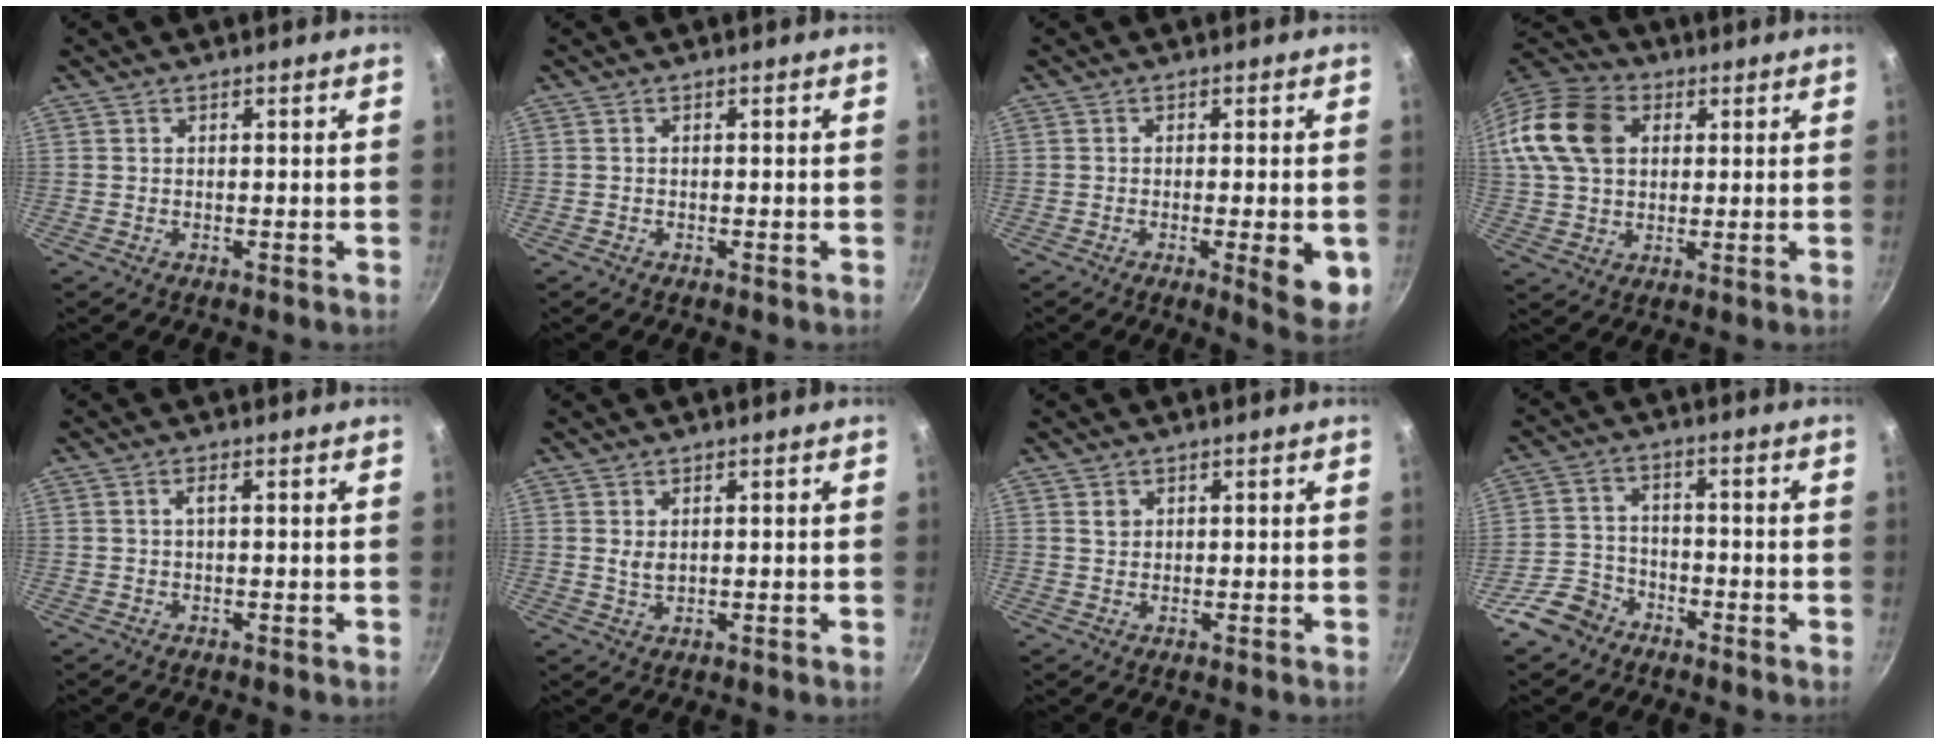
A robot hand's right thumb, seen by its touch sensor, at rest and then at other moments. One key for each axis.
{"total": 0.0}
{"total": 8.1, "fx": -2.0, "fy": 1.9, "fz": 7.6, "tx": -0.089, "ty": -0.004, "tz": -0.023}
{"total": 17.8, "fx": 4.5, "fy": 13.1, "fz": 11.1, "tx": -0.221, "ty": 0.023, "tz": 0.071}
{"total": 1.3, "fx": 0.1, "fy": 0.3, "fz": 1.2, "tx": -0.024, "ty": 0.004, "tz": 0.003}
{"total": 2.2, "fx": 0.6, "fy": 1.2, "fz": 1.6, "tx": -0.028, "ty": -0.005, "tz": 0.014}
{"total": 1.5, "fx": 0.6, "fy": 1.2, "fz": 0.6, "tx": -0.006, "ty": 0.000, "tz": 0.010}
{"total": 7.0, "fx": -4.8, "fy": 4.8, "fz": 1.9, "tx": -0.024, "ty": 0.042, "tz": -0.093}